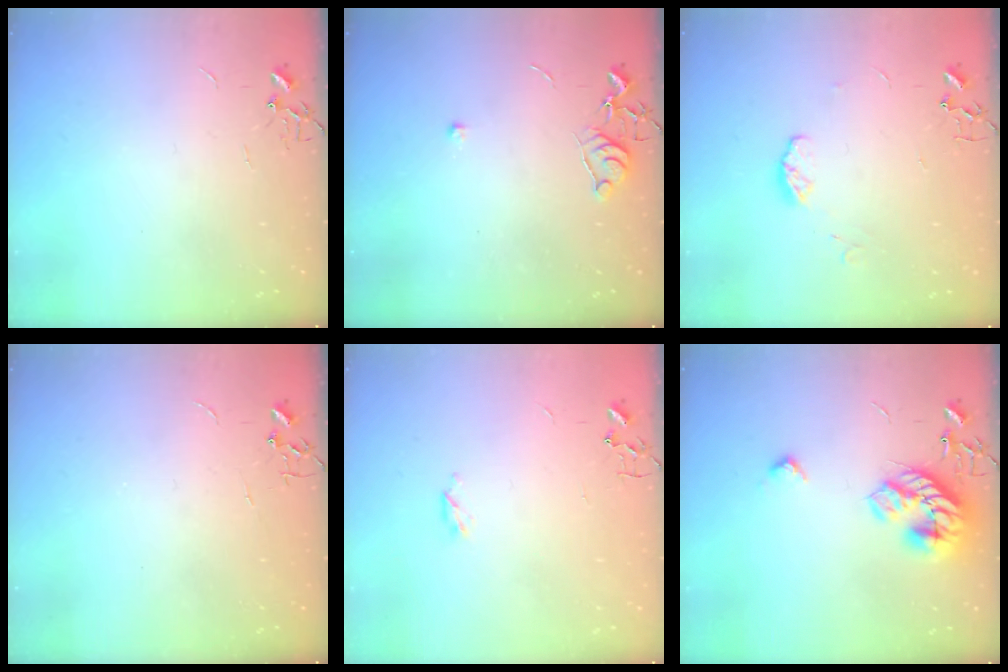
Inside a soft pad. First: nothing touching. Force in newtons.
{"total": 5.5, "press": 5.4, "slide": 0.8}
{"total": 6.9, "press": 6.8, "slide": 0.8}
{"total": 0.0}
{"total": 3.3, "press": 3.2, "slide": 0.5}
{"total": 16.7, "press": 16.7, "slide": 0.6}